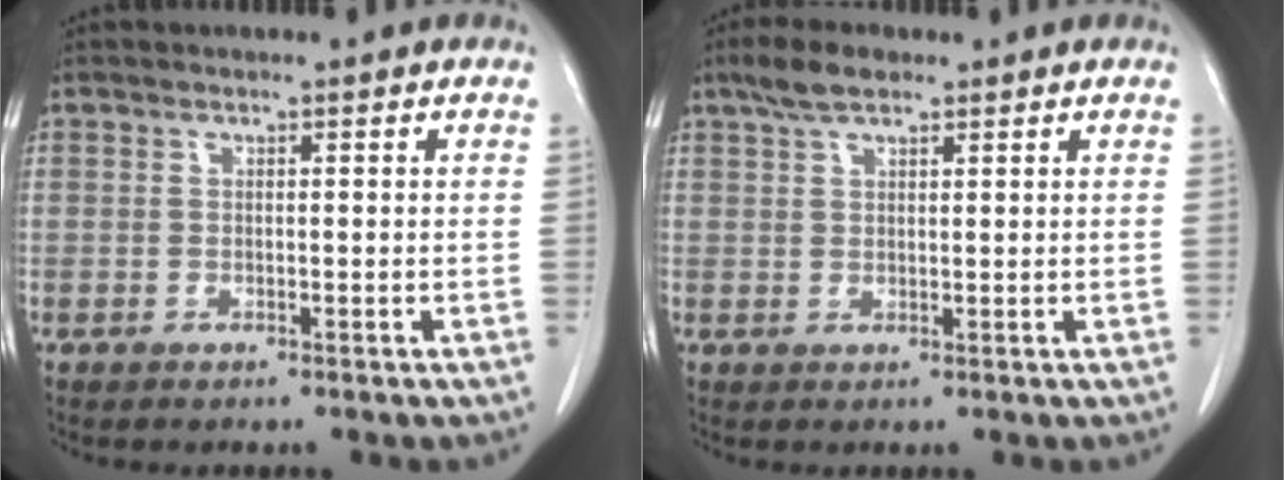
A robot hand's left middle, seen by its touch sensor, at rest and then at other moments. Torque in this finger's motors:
{"motor_torque": [0.43, -0.32, -0.01, 0.03]}